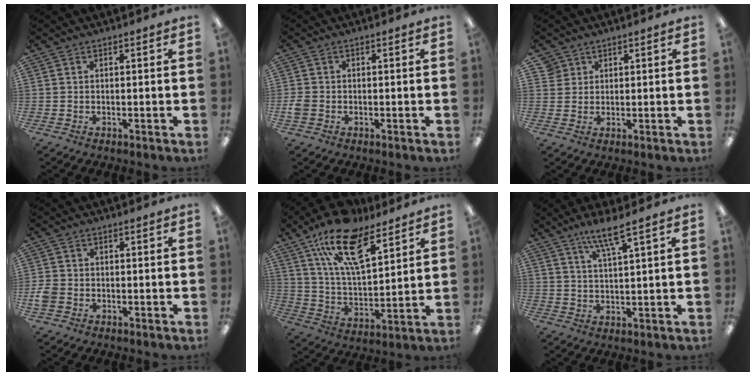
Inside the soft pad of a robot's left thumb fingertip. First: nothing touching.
{"total": 2.5, "force": [-0.8, 2.1, 1.3], "torque": [-0.020, 0.006, -0.012]}
{"total": 3.1, "force": [1.8, 2.5, 0.1], "torque": [-0.004, 0.001, 0.033]}
{"total": 3.2, "force": [-1.0, 2.6, 1.6], "torque": [-0.024, 0.008, -0.017]}
{"total": 19.6, "force": [12.0, 8.4, 13.0], "torque": [-0.227, -0.048, 0.209]}
{"total": 6.5, "force": [4.7, 0.2, 4.4], "torque": [-0.098, -0.013, 0.081]}